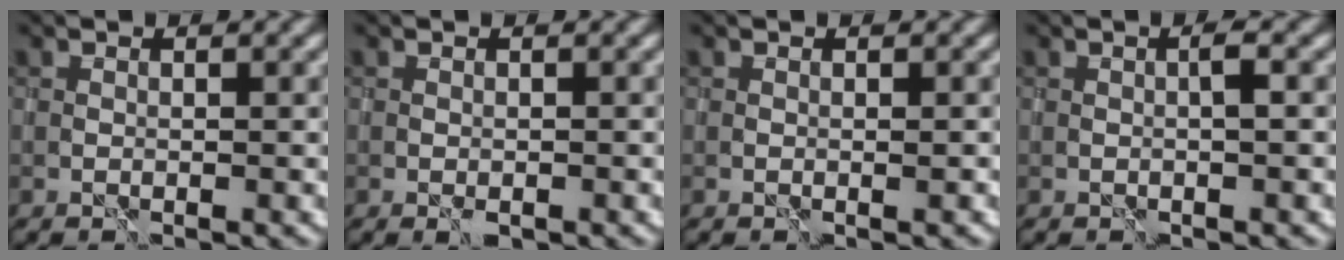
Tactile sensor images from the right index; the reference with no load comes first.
{"total": 0.9, "force": [-0.6, 0.4, 0.6], "torque": [-0.012, -0.004, -0.007]}
{"total": 0.0}
{"total": 1.3, "force": [-0.1, 0.1, 1.3], "torque": [-0.022, 0.003, 0.000]}